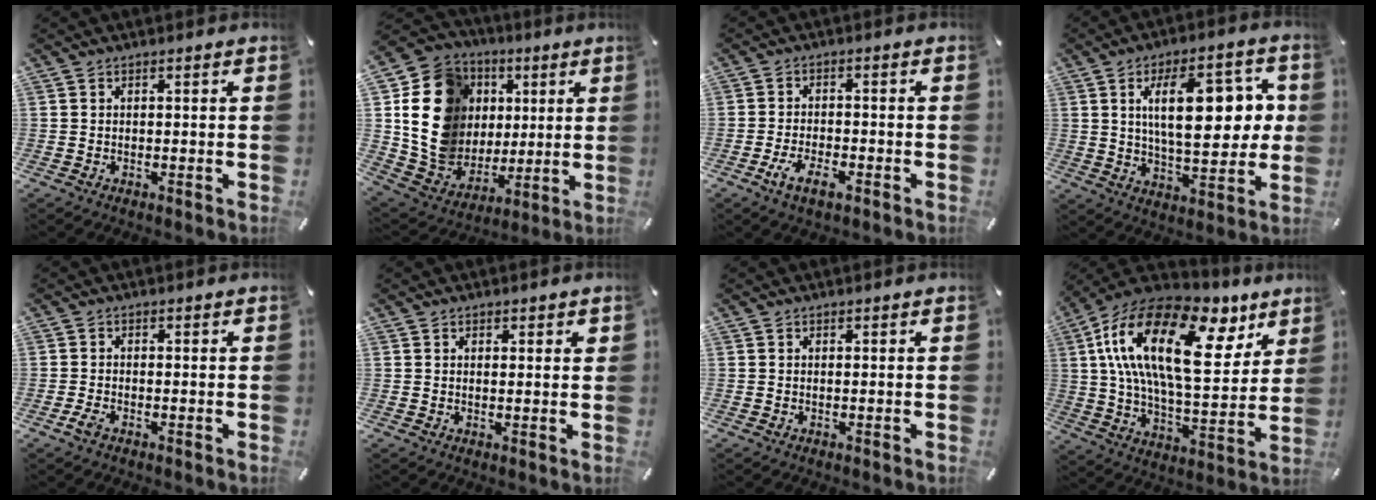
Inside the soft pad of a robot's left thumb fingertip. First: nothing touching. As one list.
[{"total": 18.8, "force": [3.7, 17.0, 7.2], "torque": [-0.130, -0.012, 0.092]}, {"total": 6.0, "force": [-3.2, 2.4, 4.5], "torque": [-0.095, 0.005, -0.060]}, {"total": 18.5, "force": [4.0, 9.1, 15.6], "torque": [-0.228, 0.003, 0.057]}, {"total": 1.4, "force": [-0.9, 0.7, 0.8], "torque": [-0.014, 0.003, -0.016]}, {"total": 1.2, "force": [0.9, 0.6, 0.5], "torque": [-0.002, -0.002, 0.015]}, {"total": 0.0}, {"total": 25.8, "force": [11.0, 12.1, 20.0], "torque": [-0.368, -0.053, 0.181]}]